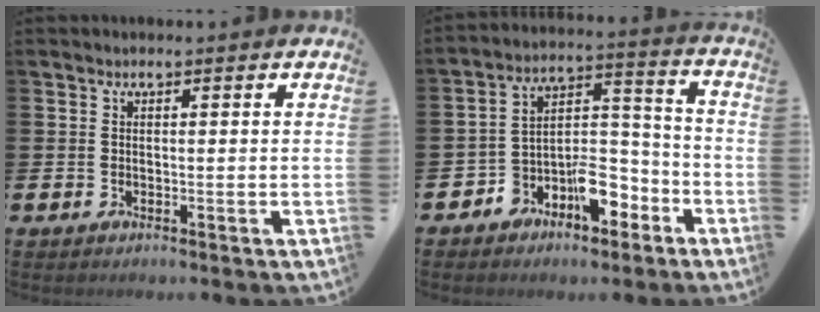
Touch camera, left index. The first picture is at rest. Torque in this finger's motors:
{"motor_torque": [1.33, 0.81, 0.92, 0.21]}